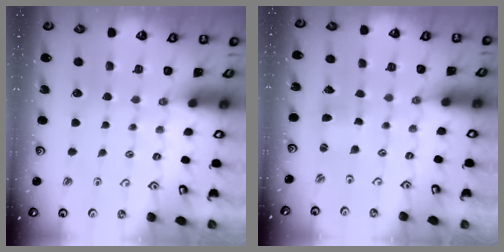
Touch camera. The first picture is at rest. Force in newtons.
{"total": 0.6, "press": 0.6, "slide": 0.2}